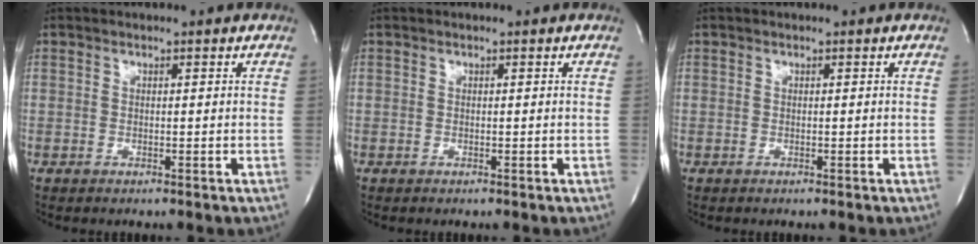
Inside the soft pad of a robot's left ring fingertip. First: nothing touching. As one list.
[{"total": 0.0}, {"total": 0.0}]